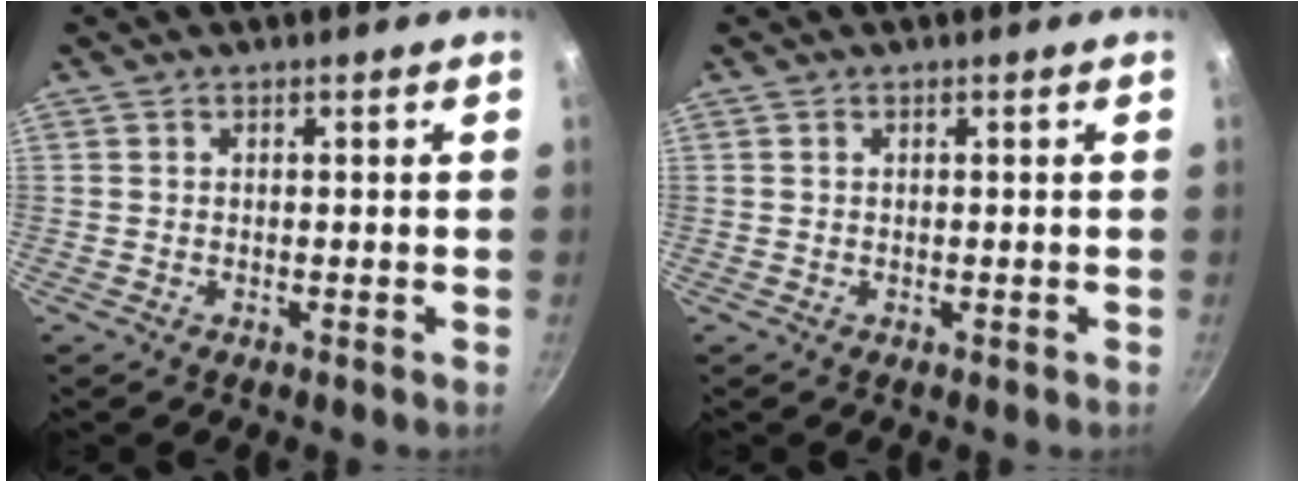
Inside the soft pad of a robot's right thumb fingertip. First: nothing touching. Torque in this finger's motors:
{"motor_torque": [-0.11, -0.47, 0.04, -0.55, -0.02]}